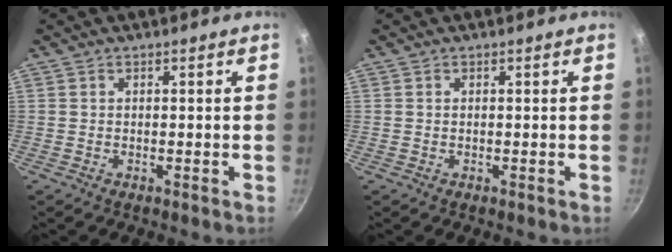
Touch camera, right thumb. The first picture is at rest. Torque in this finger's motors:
{"motor_torque": [-0.14, 0.05, 0.22, -0.04, 0.01]}